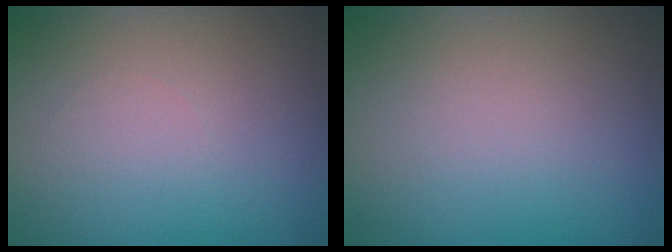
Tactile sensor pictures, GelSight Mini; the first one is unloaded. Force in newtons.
{"total": 0.0}